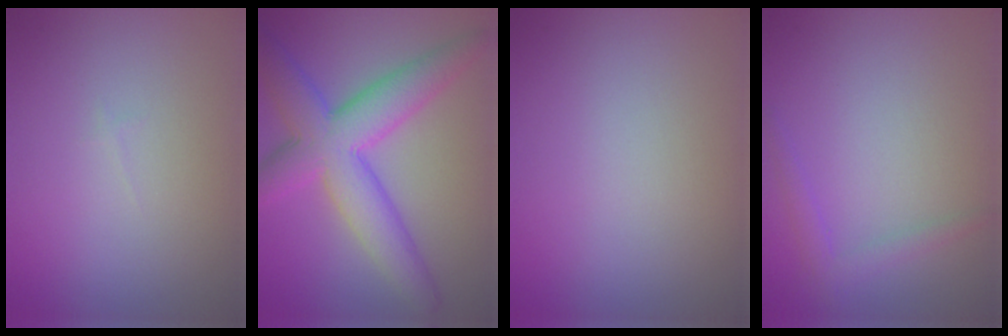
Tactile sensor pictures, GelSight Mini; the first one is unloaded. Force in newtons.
{"total": 7.9, "press": 7.9, "slide": 0.3}
{"total": 0.0}
{"total": 1.6, "press": 1.6, "slide": 0.1}